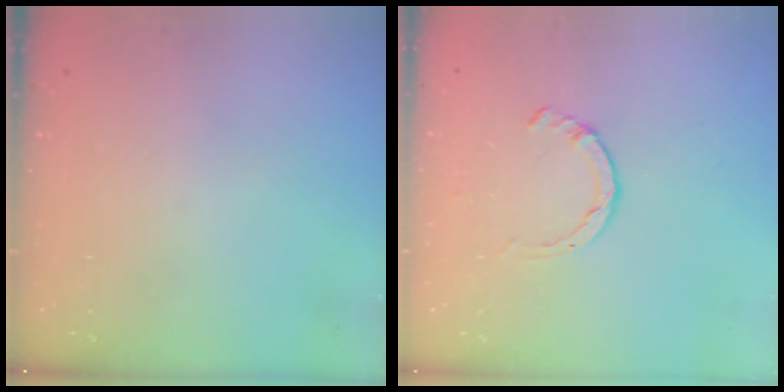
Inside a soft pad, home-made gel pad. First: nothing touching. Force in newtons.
{"total": 1.4, "press": 1.4, "slide": 0.3}